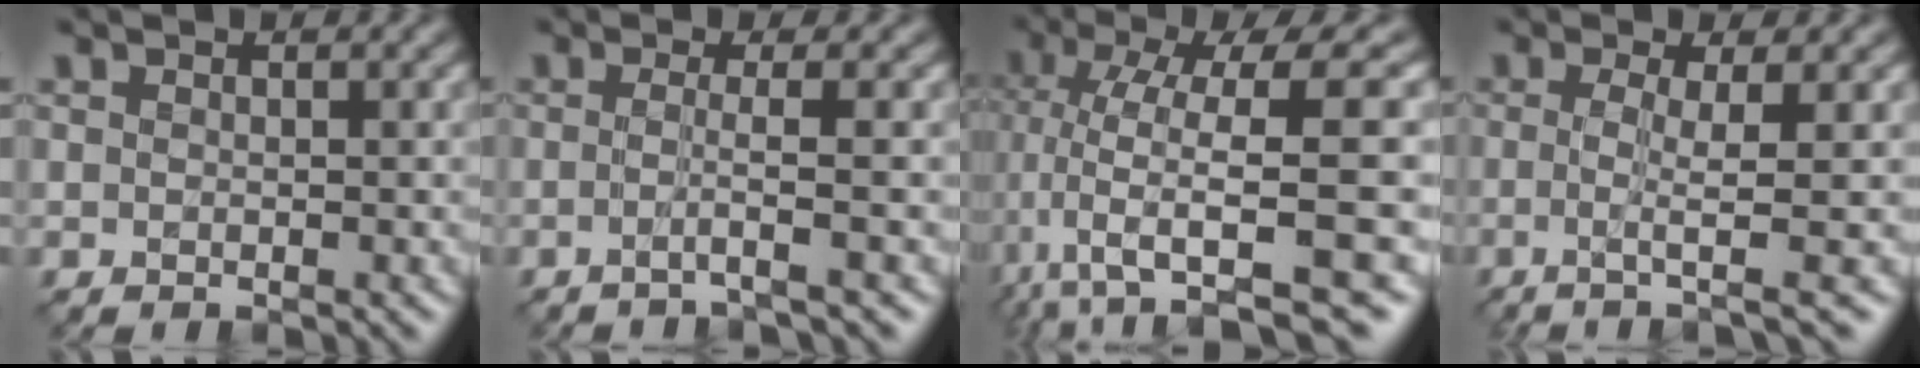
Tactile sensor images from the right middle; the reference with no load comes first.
{"total": 2.7, "force": [-0.7, 0.4, 2.5], "torque": [-0.032, -0.007, -0.029]}
{"total": 11.6, "force": [-1.0, 3.4, 11.1], "torque": [-0.206, 0.003, -0.003]}
{"total": 4.2, "force": [-0.4, 0.8, 4.1], "torque": [-0.070, -0.007, -0.012]}